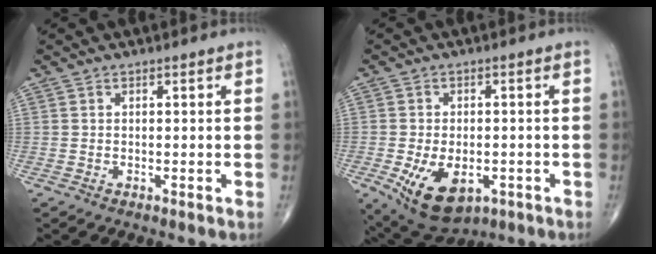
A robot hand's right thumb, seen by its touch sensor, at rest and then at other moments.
{"total": 11.1, "force": [-3.8, 6.6, 8.1], "torque": [-0.122, 0.002, -0.045]}